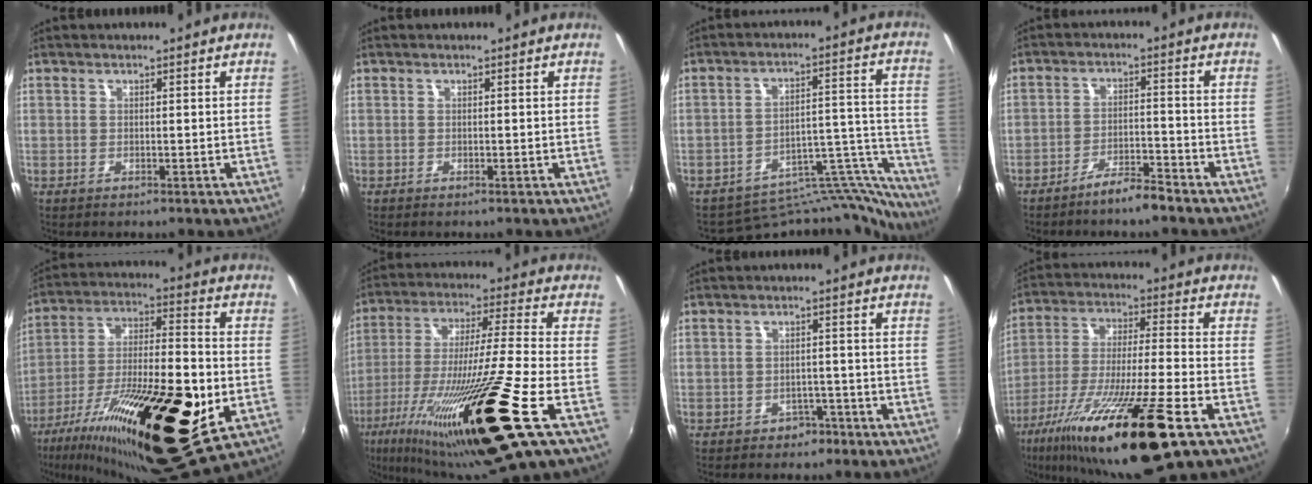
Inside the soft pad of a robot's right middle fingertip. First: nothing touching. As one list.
[{"total": 0.0}, {"total": 15.6, "force": [-15.5, 2.0, -0.3], "torque": [0.026, 0.069, -0.229]}, {"total": 4.6, "force": [-4.0, 0.2, 2.2], "torque": [-0.052, 0.004, -0.070]}, {"total": 30.2, "force": [-11.4, 9.0, 26.5], "torque": [-0.455, -0.056, -0.181]}, {"total": 26.6, "force": [-13.9, -0.2, 22.6], "torque": [-0.414, -0.078, -0.241]}, {"total": 2.6, "force": [-1.8, 1.8, 0.4], "torque": [-0.009, 0.005, -0.024]}, {"total": 23.2, "force": [-13.5, 1.9, 18.8], "torque": [-0.348, -0.055, -0.239]}]